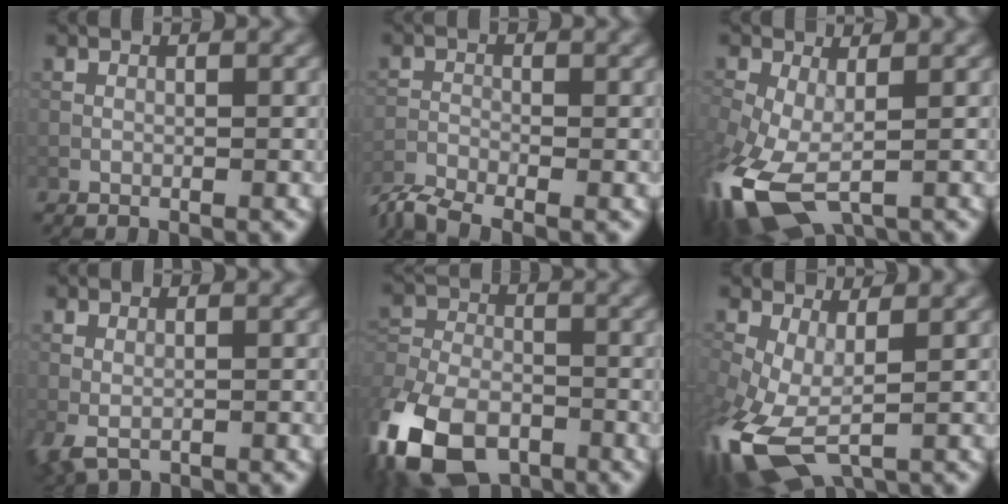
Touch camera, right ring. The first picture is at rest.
{"total": 4.3, "force": [-3.7, 0.9, 1.9], "torque": [-0.041, -0.014, -0.087]}
{"total": 11.1, "force": [-3.9, 6.0, 8.5], "torque": [-0.223, -0.047, -0.061]}
{"total": 3.6, "force": [-1.2, 2.5, 2.4], "torque": [-0.054, -0.009, -0.019]}
{"total": 14.3, "force": [-9.2, 8.3, 7.1], "torque": [-0.160, -0.043, -0.157]}
{"total": 10.3, "force": [-2.4, 5.9, 8.2], "torque": [-0.211, -0.036, -0.034]}